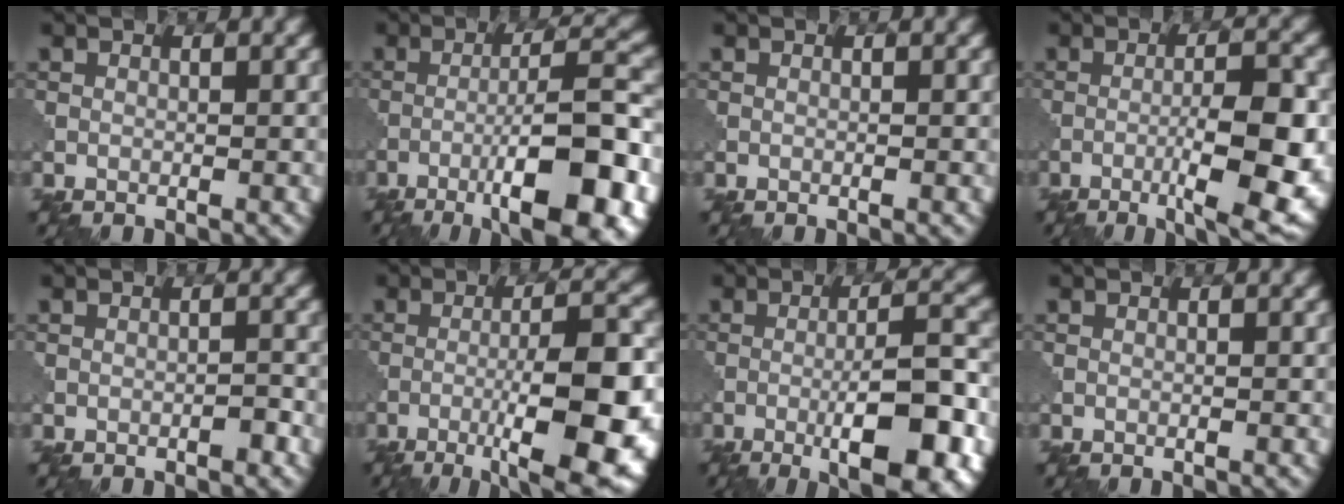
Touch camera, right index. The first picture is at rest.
{"total": 11.1, "force": [-5.1, 2.0, 9.6], "torque": [-0.138, 0.013, -0.077]}
{"total": 0.0}
{"total": 8.4, "force": [-2.9, 1.7, 7.8], "torque": [-0.121, 0.000, -0.043]}
{"total": 1.0, "force": [-0.6, 0.3, 0.8], "torque": [-0.009, 0.004, -0.008]}
{"total": 11.0, "force": [-3.9, 2.3, 10.0], "torque": [-0.148, 0.001, -0.058]}
{"total": 9.3, "force": [-3.3, 2.0, 8.4], "torque": [-0.120, 0.003, -0.050]}
{"total": 0.0}